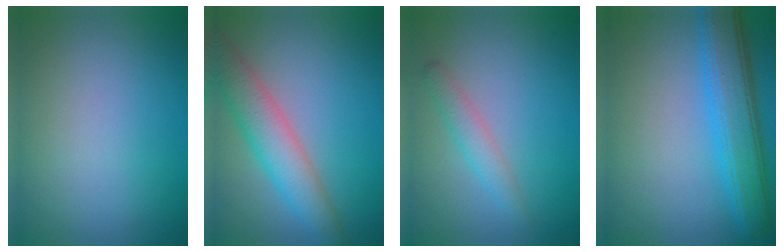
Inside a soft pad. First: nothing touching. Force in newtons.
{"total": 5.2, "press": 5.2, "slide": 0.4}
{"total": 2.0, "press": 2.0, "slide": 0.1}
{"total": 6.3, "press": 6.3, "slide": 0.1}